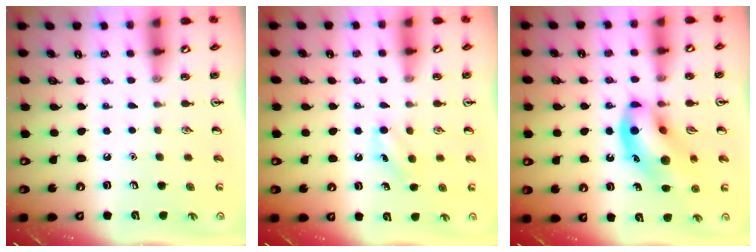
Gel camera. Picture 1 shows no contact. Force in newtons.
{"total": 5.0, "press": 4.7, "slide": 1.7}
{"total": 15.0, "press": 14.6, "slide": 3.2}